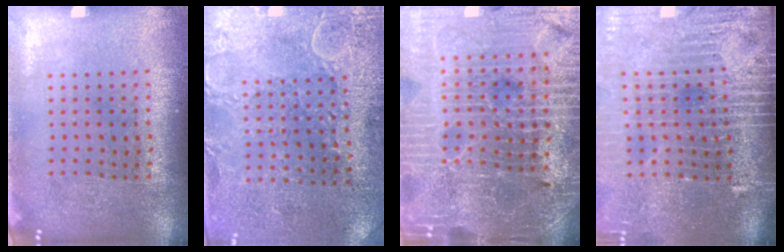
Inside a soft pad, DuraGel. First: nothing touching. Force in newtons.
{"total": 2.8, "press": 2.7, "slide": 0.8}
{"total": 5.7, "press": 5.3, "slide": 2.1}
{"total": 4.4, "press": 3.8, "slide": 2.2}